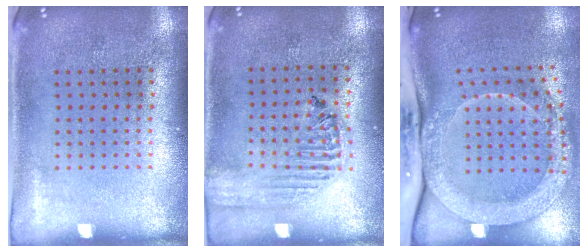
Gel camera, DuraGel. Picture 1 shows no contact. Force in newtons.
{"total": 1.7, "press": 1.6, "slide": 0.6}
{"total": 2.7, "press": 2.3, "slide": 1.5}